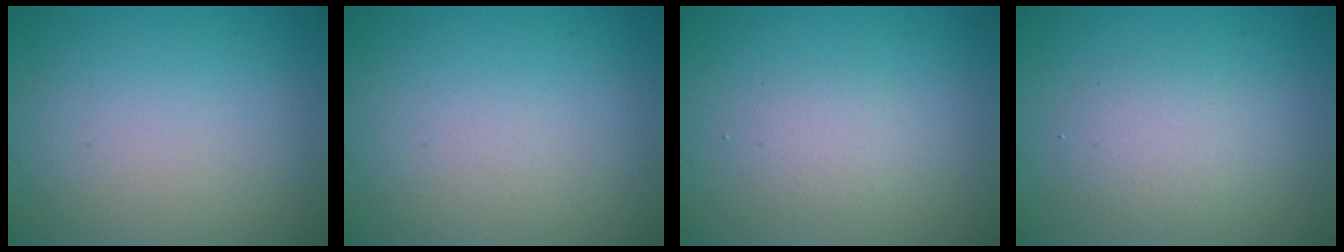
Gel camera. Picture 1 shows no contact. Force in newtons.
{"total": 0.0}
{"total": 1.6, "press": 1.6, "slide": 0.0}
{"total": 2.4, "press": 2.4, "slide": 0.3}